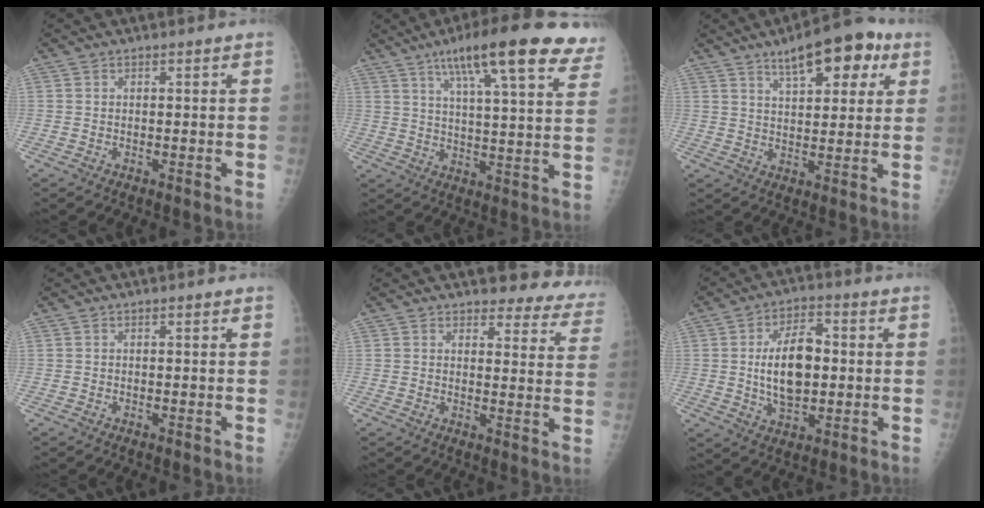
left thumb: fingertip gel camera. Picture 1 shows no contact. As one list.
[{"total": 21.8, "force": [13.9, 4.3, 16.2], "torque": [-0.217, -0.025, 0.190]}, {"total": 12.8, "force": [6.9, 5.2, 9.4], "torque": [-0.098, -0.013, 0.100]}, {"total": 0.0}, {"total": 12.2, "force": [10.9, 4.6, 2.8], "torque": [0.020, -0.071, 0.095]}, {"total": 11.8, "force": [0.2, 6.6, 9.7], "torque": [-0.149, 0.005, 0.009]}]